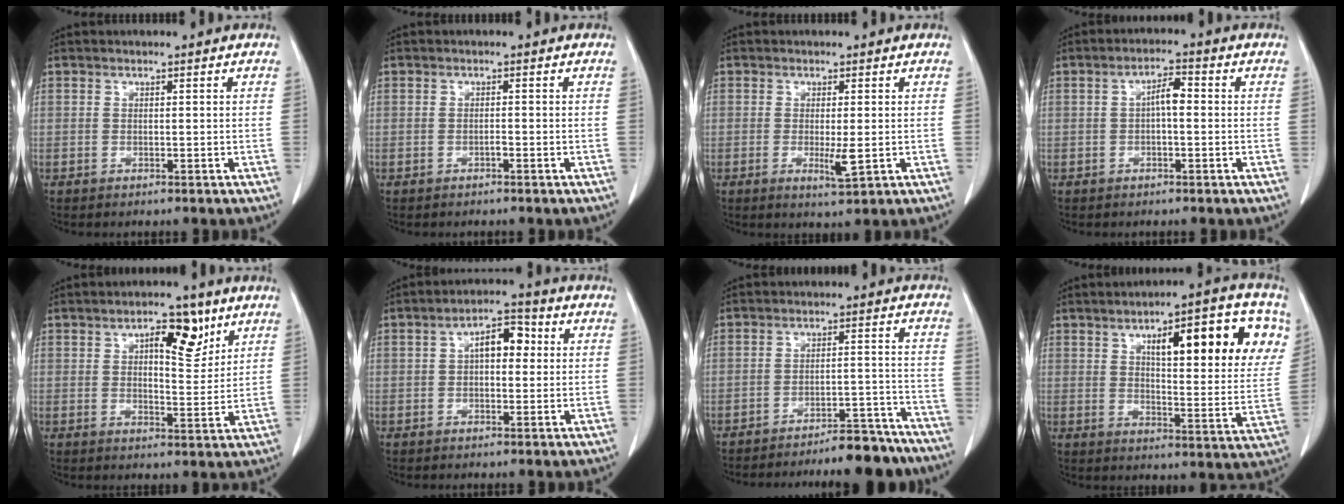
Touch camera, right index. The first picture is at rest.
{"total": 0.5, "force": [-0.4, 0.1, 0.4], "torque": [-0.009, 0.001, -0.007]}
{"total": 3.3, "force": [-0.5, 0.4, 3.2], "torque": [-0.053, -0.009, -0.006]}
{"total": 3.6, "force": [0.0, 1.4, 3.3], "torque": [-0.055, 0.015, -0.001]}
{"total": 7.6, "force": [3.9, 2.9, 5.9], "torque": [-0.084, 0.005, 0.056]}
{"total": 5.9, "force": [0.9, 2.9, 5.1], "torque": [-0.081, 0.026, 0.011]}
{"total": 12.9, "force": [-12.1, 2.0, 4.1], "torque": [-0.028, 0.027, -0.161]}
{"total": 19.1, "force": [8.0, 4.7, 16.6], "torque": [-0.219, 0.017, 0.109]}